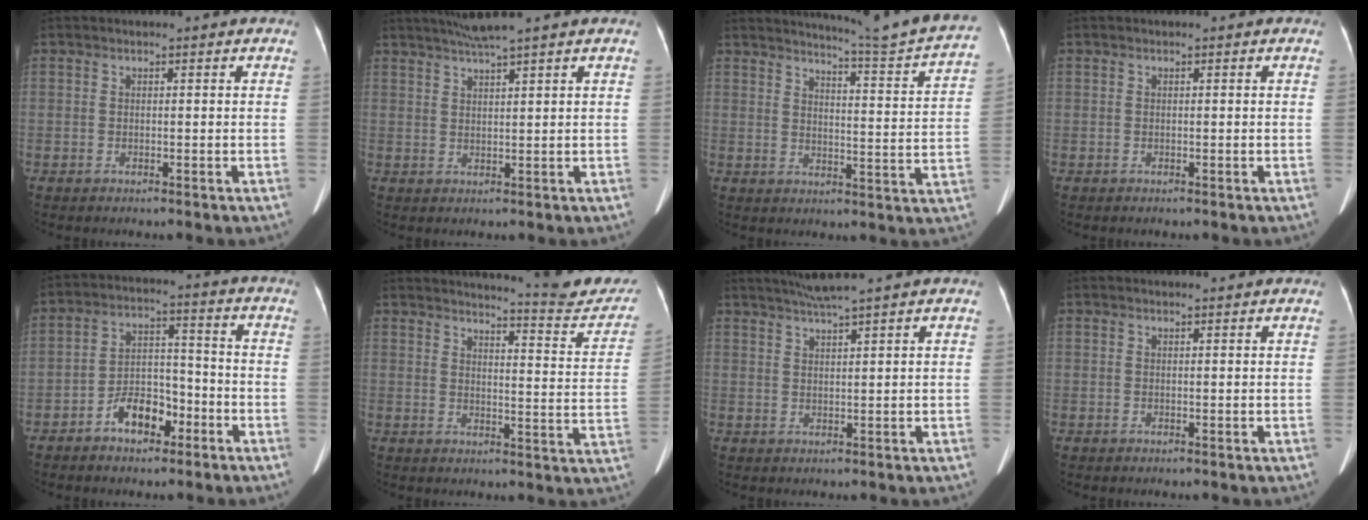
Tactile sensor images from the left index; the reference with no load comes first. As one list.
[{"total": 4.0, "force": [3.3, -1.2, 2.0], "torque": [-0.038, 0.007, 0.065]}, {"total": 16.1, "force": [15.2, -1.8, 5.2], "torque": [-0.085, -0.080, 0.181]}, {"total": 0.0}, {"total": 7.5, "force": [-4.3, 3.9, 4.7], "torque": [-0.092, 0.023, -0.073]}, {"total": 13.7, "force": [13.3, 0.9, 3.2], "torque": [-0.030, -0.065, 0.143]}, {"total": 4.5, "force": [3.8, -1.2, 2.1], "torque": [-0.039, 0.010, 0.072]}, {"total": 0.9, "force": [0.9, -0.1, 0.1], "torque": [-0.011, 0.003, 0.013]}]